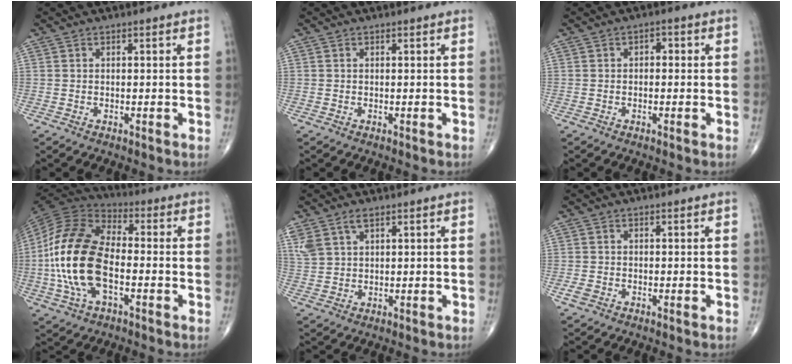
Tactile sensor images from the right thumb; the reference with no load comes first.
{"total": 0.0}
{"total": 1.7, "force": [0.1, 1.1, 1.3], "torque": [-0.007, 0.007, -0.005]}
{"total": 18.7, "force": [-2.8, 10.2, 15.5], "torque": [-0.313, 0.024, -0.057]}
{"total": 6.1, "force": [3.6, 3.2, 3.7], "torque": [-0.085, 0.002, 0.080]}
{"total": 1.6, "force": [-0.7, 1.0, 1.0], "torque": [-0.024, 0.001, -0.014]}